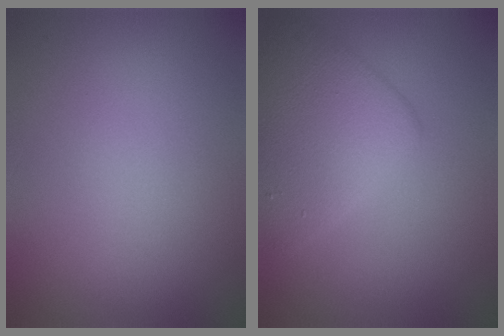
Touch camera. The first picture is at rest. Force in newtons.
{"total": 5.2, "press": 5.2, "slide": 0.1}